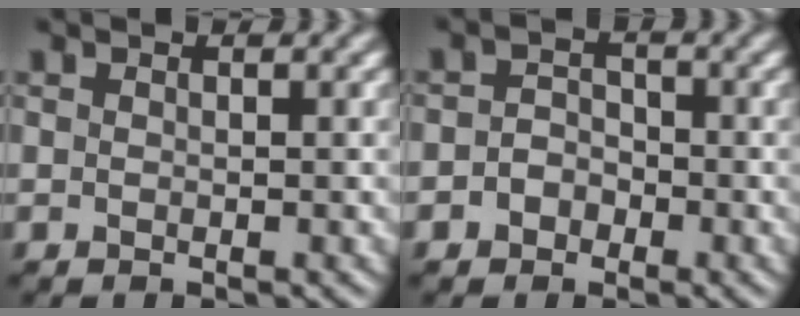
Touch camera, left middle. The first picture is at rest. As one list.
[{"total": 1.9, "force": [-1.3, 1.4, 0.4], "torque": [0.002, 0.005, -0.029]}]